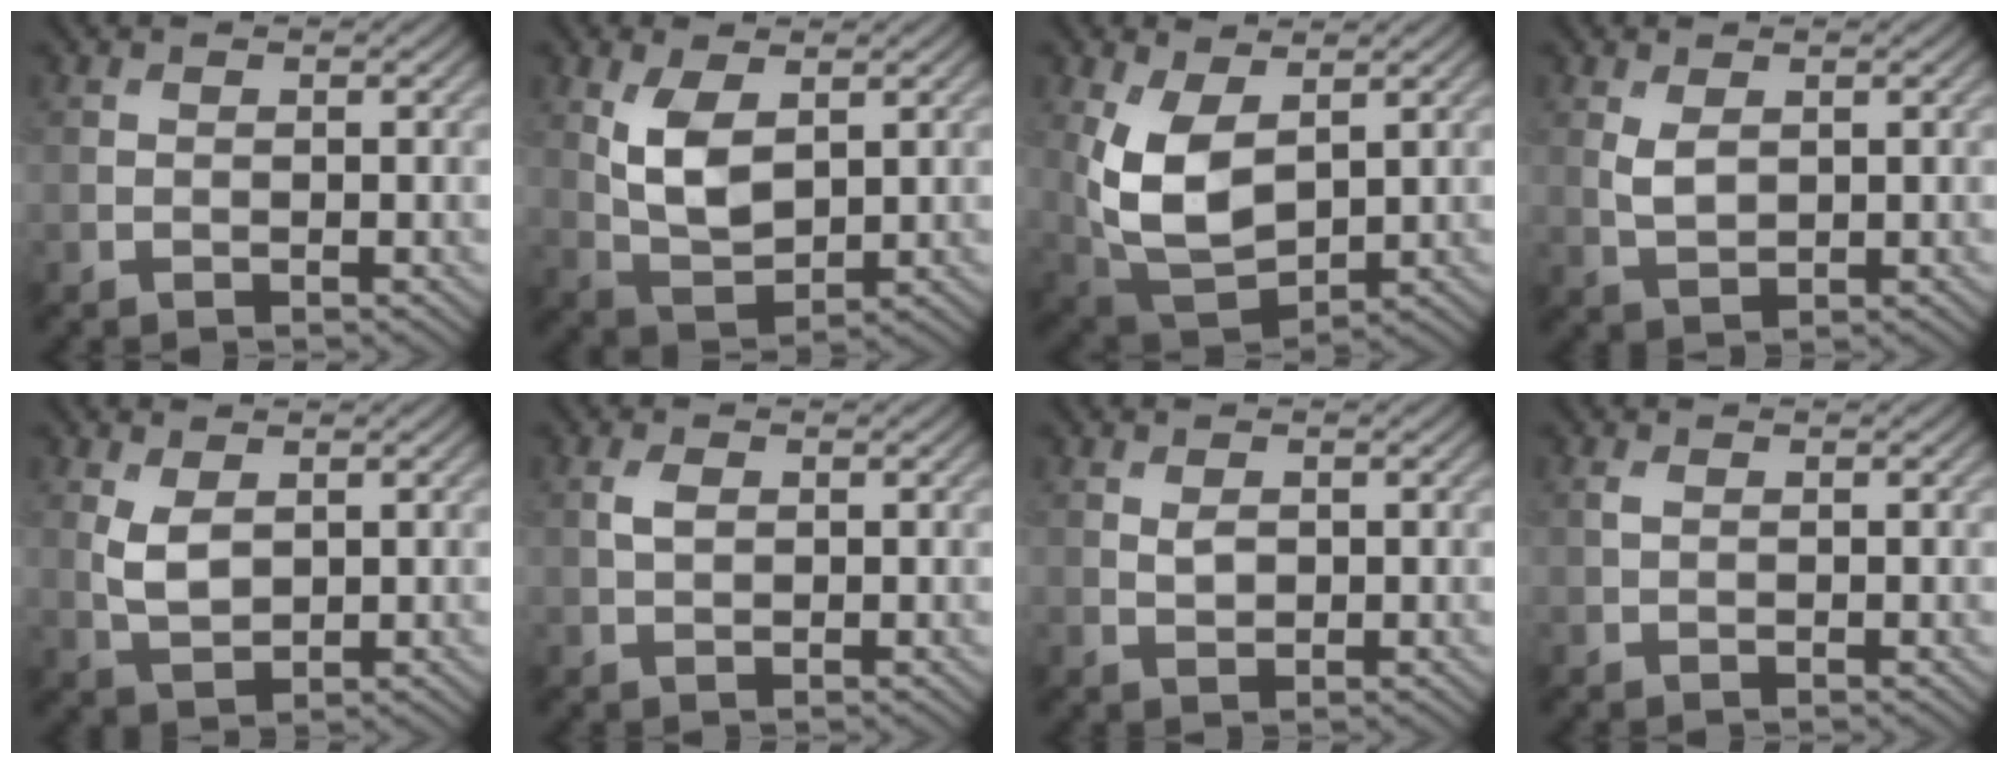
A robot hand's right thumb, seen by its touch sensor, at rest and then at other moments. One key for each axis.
{"total": 6.4, "fx": 1.9, "fy": 3.3, "fz": 5.1, "tx": -0.115, "ty": -0.004, "tz": 0.043}
{"total": 10.2, "fx": 1.9, "fy": 6.1, "fz": 8.0, "tx": -0.206, "ty": -0.009, "tz": 0.037}
{"total": 2.5, "fx": 0.9, "fy": 1.4, "fz": 1.9, "tx": -0.048, "ty": -0.004, "tz": 0.023}
{"total": 3.7, "fx": 1.1, "fy": 2.0, "fz": 2.9, "tx": -0.071, "ty": -0.004, "tz": 0.026}
{"total": 1.7, "fx": 0.5, "fy": 1.0, "fz": 1.3, "tx": -0.032, "ty": 0.001, "tz": 0.009}
{"total": 1.4, "fx": 0.5, "fy": 0.9, "fz": 1.0, "tx": -0.023, "ty": -0.004, "tz": 0.013}
{"total": 0.7, "fx": 0.2, "fy": 0.4, "fz": 0.6, "tx": -0.017, "ty": 0.002, "tz": 0.005}